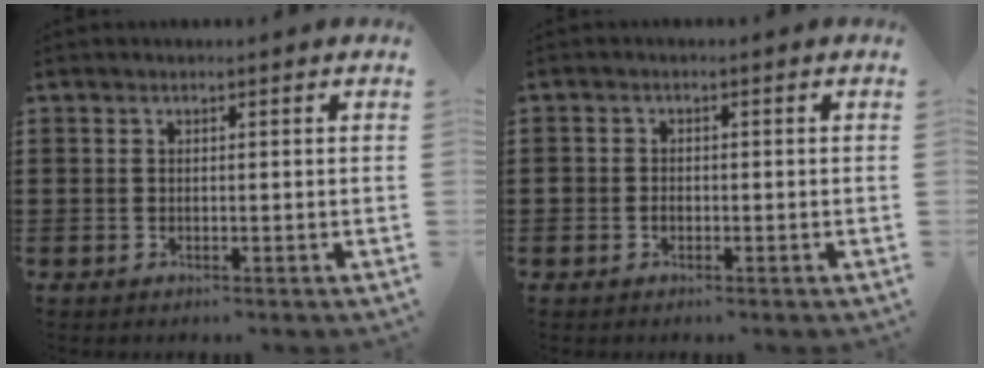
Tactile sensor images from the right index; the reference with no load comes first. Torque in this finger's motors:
{"motor_torque": [1.06, 1.08, -0.03, 0.01]}